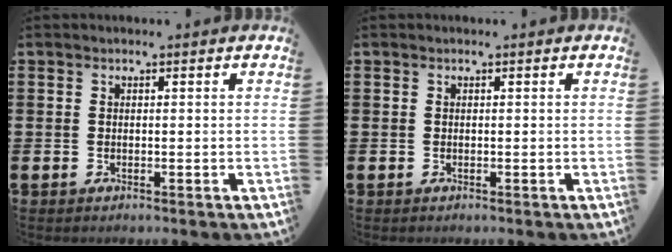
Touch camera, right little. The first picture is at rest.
{"total": 0.0}